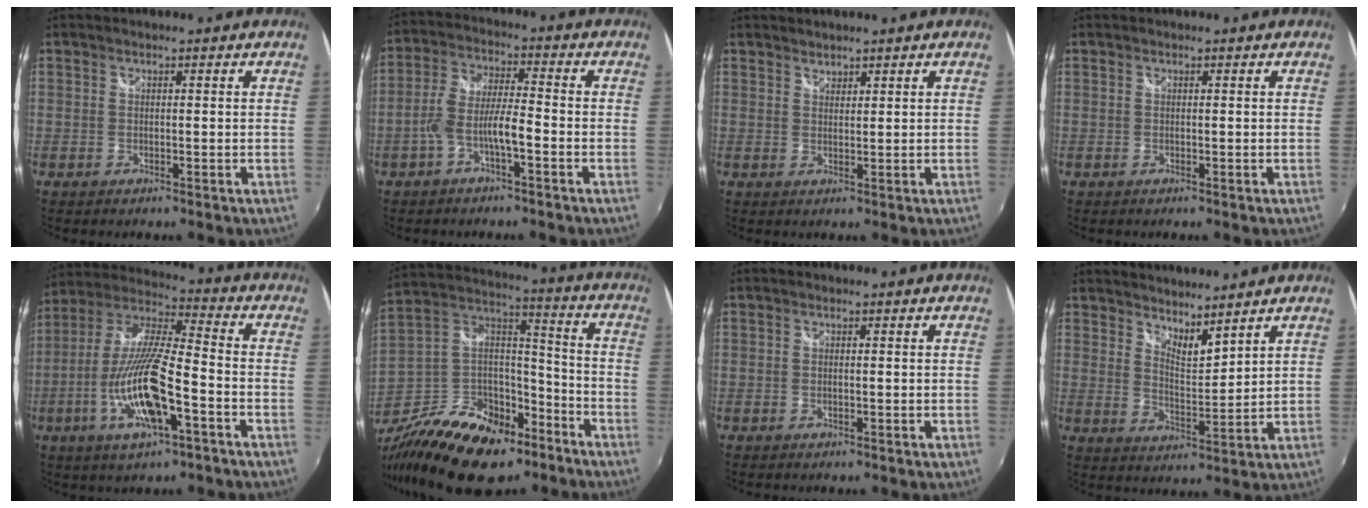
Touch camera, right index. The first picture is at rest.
{"total": 6.4, "force": [-2.9, 1.4, 5.5], "torque": [-0.125, 0.013, -0.053]}
{"total": 1.5, "force": [1.3, 0.6, 0.1], "torque": [0.003, 0.002, 0.024]}
{"total": 0.0}
{"total": 17.4, "force": [-6.9, 4.1, 15.5], "torque": [-0.309, -0.023, -0.128]}
{"total": 26.8, "force": [-16.0, 15.3, 15.2], "torque": [-0.333, 0.017, -0.252]}
{"total": 0.5, "force": [0.0, 0.1, 0.5], "torque": [-0.012, 0.000, -0.002]}
{"total": 6.1, "force": [5.5, 1.3, 2.5], "torque": [-0.034, -0.009, 0.094]}